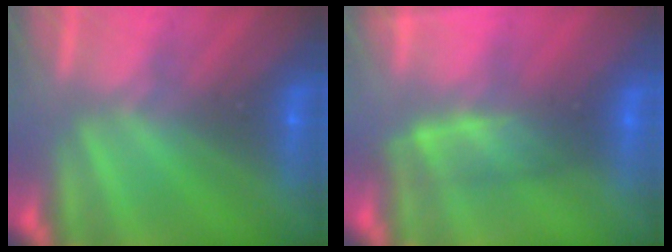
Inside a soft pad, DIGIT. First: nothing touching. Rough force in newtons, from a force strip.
{"total": 3.8}